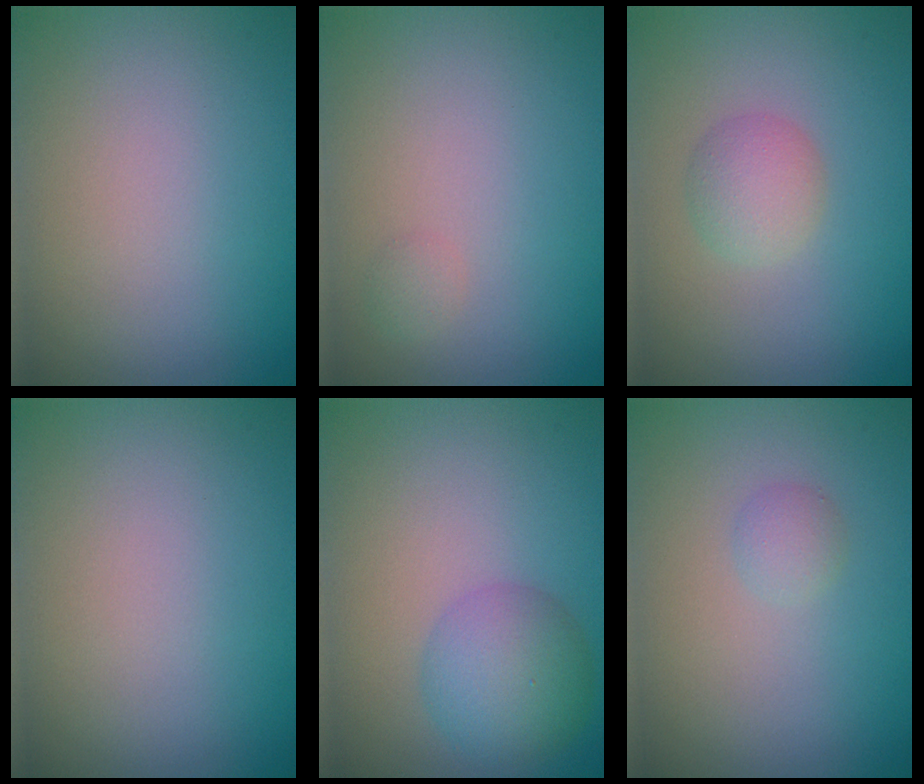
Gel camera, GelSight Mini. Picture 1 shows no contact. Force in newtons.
{"total": 0.7, "press": 0.7, "slide": 0.0}
{"total": 2.3, "press": 2.3, "slide": 0.1}
{"total": 0.0}
{"total": 4.3, "press": 4.3, "slide": 0.1}
{"total": 1.1, "press": 1.1, "slide": 0.0}